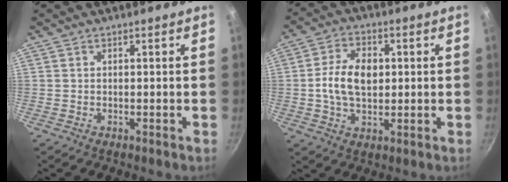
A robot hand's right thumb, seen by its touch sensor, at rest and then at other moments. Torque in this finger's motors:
{"motor_torque": [0.21, 0.13, 0.88, -0.29, 0.08]}